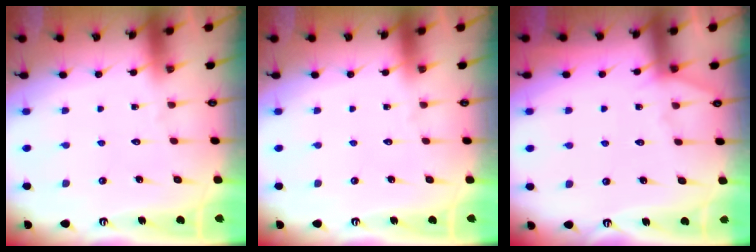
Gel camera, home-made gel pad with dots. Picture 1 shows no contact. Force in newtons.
{"total": 0.0}
{"total": 6.1, "press": 6.1, "slide": 0.6}